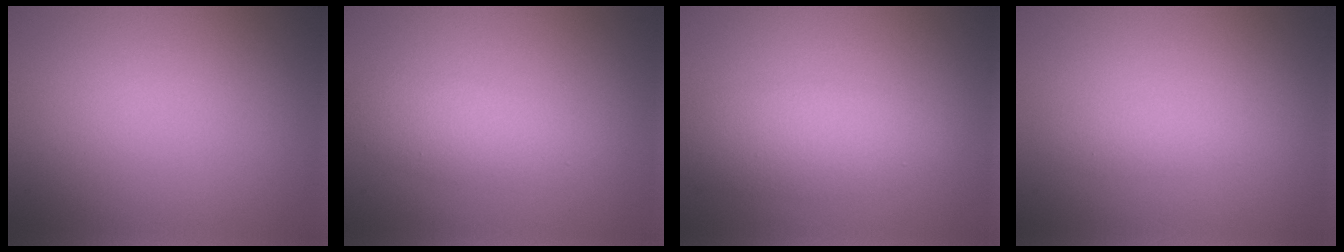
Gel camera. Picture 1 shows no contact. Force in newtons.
{"total": 2.8, "press": 2.8, "slide": 0.2}
{"total": 4.0, "press": 4.0, "slide": 0.3}
{"total": 1.1, "press": 1.1, "slide": 0.0}